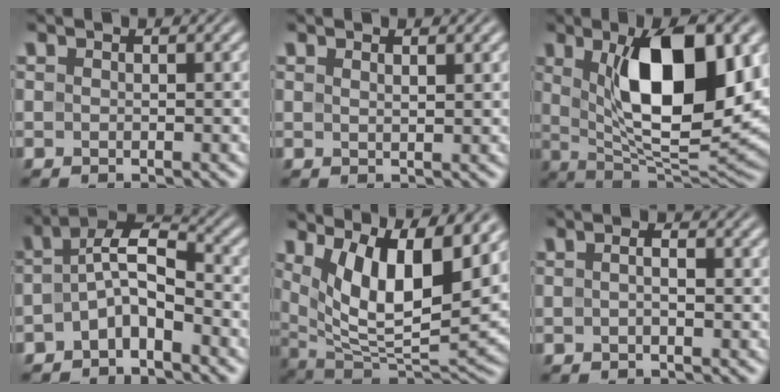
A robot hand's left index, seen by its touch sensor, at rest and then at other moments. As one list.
[{"total": 1.1, "force": [0.8, 0.3, 0.7], "torque": [-0.009, 0.002, 0.012]}, {"total": 11.8, "force": [2.8, 4.8, 10.5], "torque": [-0.164, -0.005, 0.049]}, {"total": 4.2, "force": [-1.7, 1.8, 3.4], "torque": [-0.063, 0.012, -0.042]}, {"total": 11.0, "force": [4.6, 3.7, 9.3], "torque": [-0.159, -0.013, 0.085]}, {"total": 1.3, "force": [-0.1, 0.3, 1.2], "torque": [-0.024, 0.001, -0.004]}]